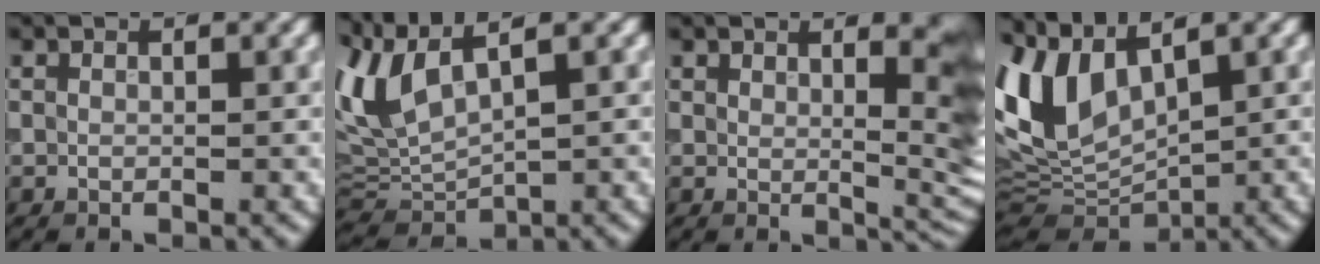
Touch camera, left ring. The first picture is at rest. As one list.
[{"total": 6.1, "force": [2.8, 2.6, 4.7], "torque": [-0.119, 0.012, 0.057]}, {"total": 6.6, "force": [2.7, 2.2, 5.6], "torque": [-0.061, -0.005, 0.047]}, {"total": 8.0, "force": [3.4, 4.2, 6.0], "torque": [-0.138, 0.001, 0.064]}]